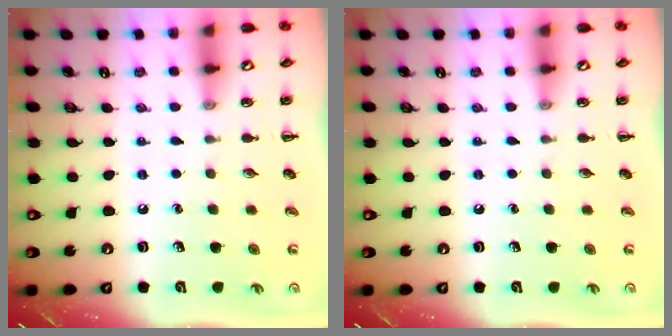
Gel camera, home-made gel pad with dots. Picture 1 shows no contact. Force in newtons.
{"total": 0.0}